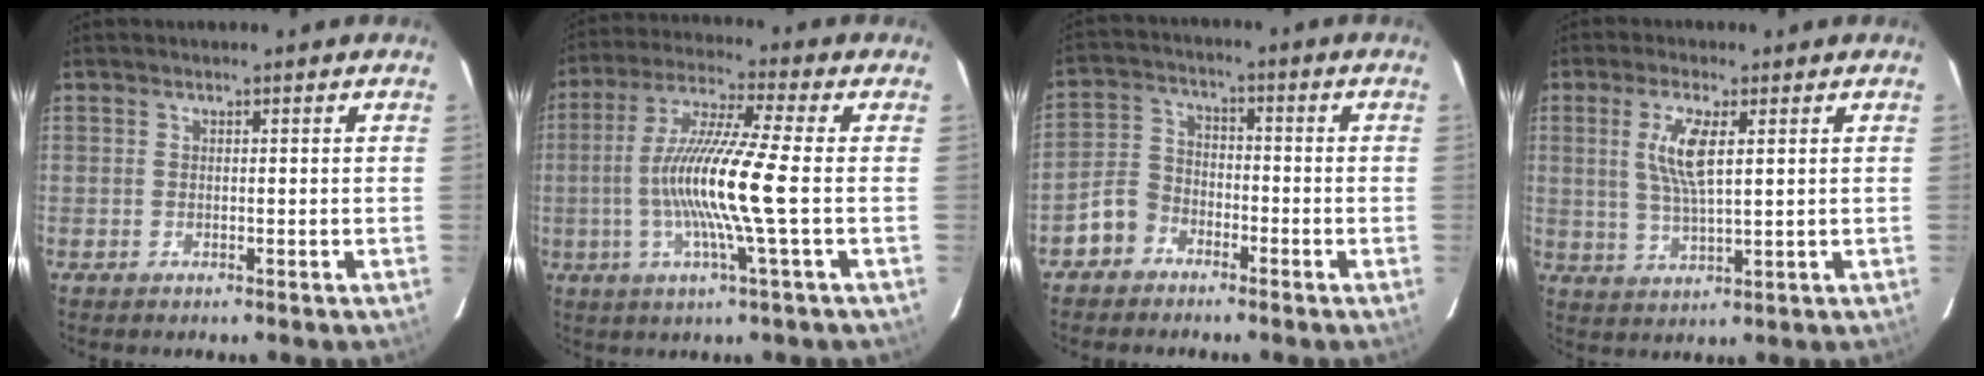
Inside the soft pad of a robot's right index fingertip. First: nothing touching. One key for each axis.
{"total": 13.6, "fx": -1.9, "fy": -1.1, "fz": 13.4, "tx": -0.260, "ty": -0.001, "tz": -0.039}
{"total": 6.2, "fx": -4.1, "fy": 4.4, "fz": 1.5, "tx": -0.040, "ty": 0.025, "tz": -0.077}
{"total": 7.1, "fx": 2.0, "fy": 1.7, "fz": 6.6, "tx": -0.131, "ty": -0.001, "tz": 0.042}